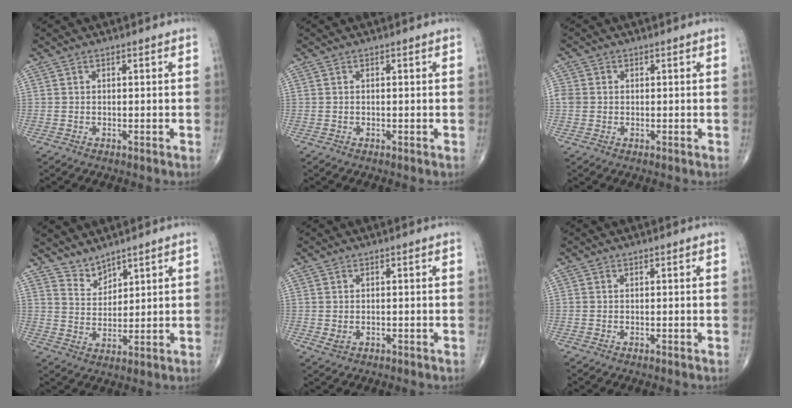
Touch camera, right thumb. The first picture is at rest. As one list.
[{"total": 0.0}, {"total": 3.5, "force": [0.2, 3.2, 1.4], "torque": [-0.023, 0.008, 0.007]}, {"total": 4.2, "force": [3.9, 1.3, 0.6], "torque": [0.002, -0.035, 0.084]}, {"total": 1.6, "force": [-0.2, 1.1, 1.1], "torque": [-0.020, -0.001, 0.002]}, {"total": 0.0}]